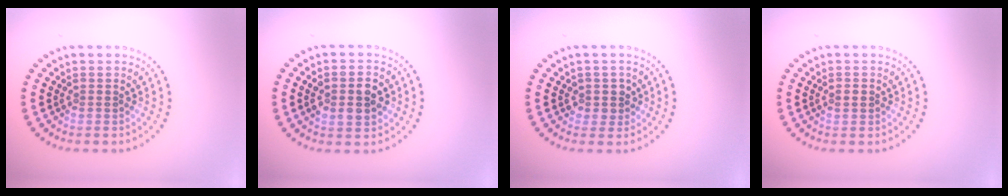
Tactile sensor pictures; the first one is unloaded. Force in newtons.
{"total": 3.8, "press": 3.8, "slide": 0.2}
{"total": 1.7, "press": 1.5, "slide": 0.9}
{"total": 1.3, "press": 1.3, "slide": 0.1}